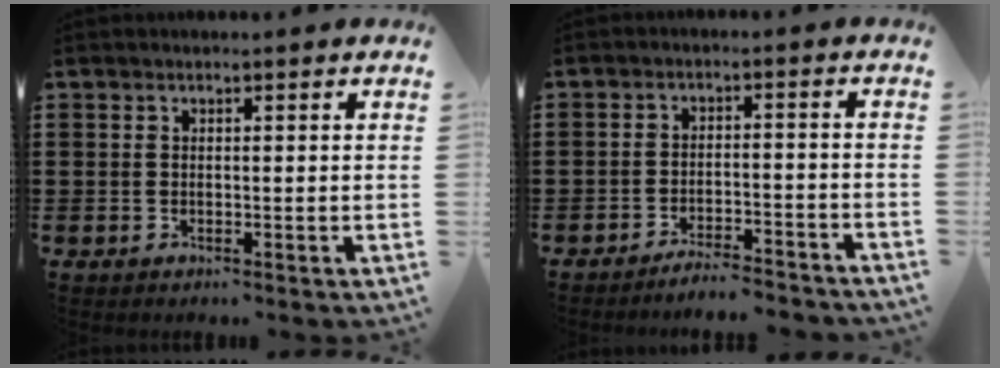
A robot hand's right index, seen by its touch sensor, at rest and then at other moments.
{"total": 3.7, "force": [-3.6, -0.1, 0.8], "torque": [-0.017, 0.000, -0.074]}